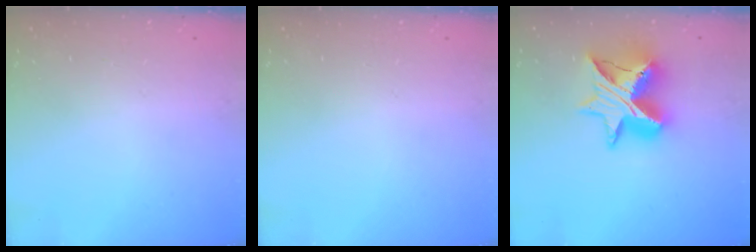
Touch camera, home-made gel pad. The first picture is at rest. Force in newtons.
{"total": 0.0}
{"total": 16.2, "press": 16.2, "slide": 1.2}